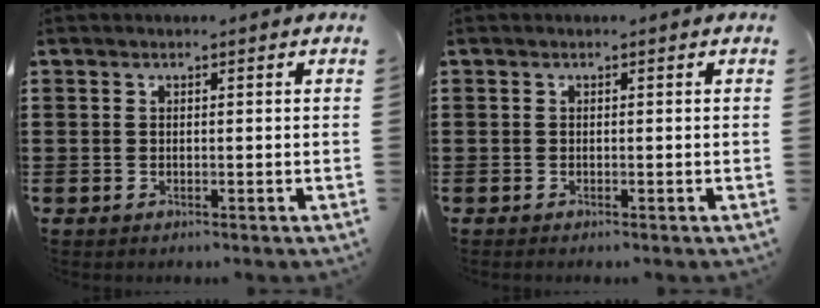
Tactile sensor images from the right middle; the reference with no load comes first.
{"total": 0.0}